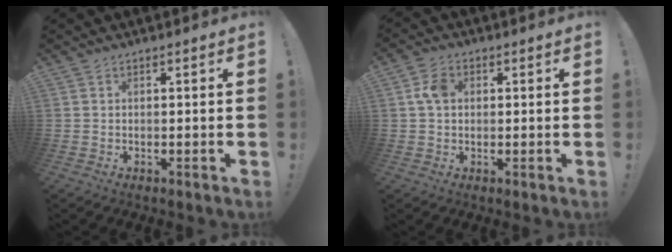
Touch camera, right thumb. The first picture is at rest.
{"total": 5.9, "force": [0.9, 4.3, 3.9], "torque": [-0.069, 0.012, 0.020]}